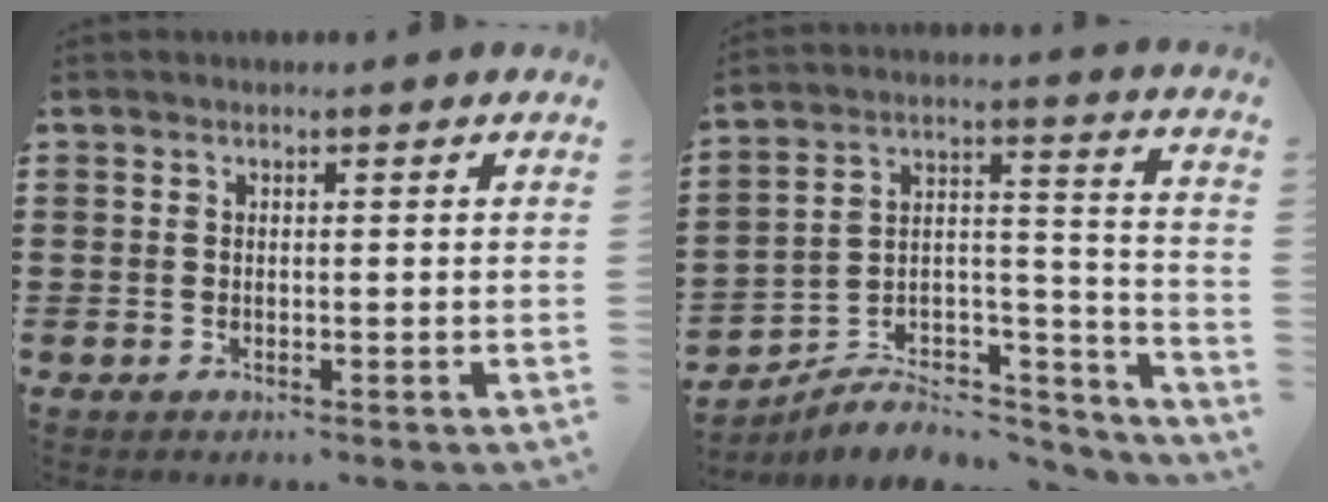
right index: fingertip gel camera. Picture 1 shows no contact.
{"total": 6.3, "force": [-5.3, 3.0, 1.4], "torque": [-0.026, 0.011, -0.102]}